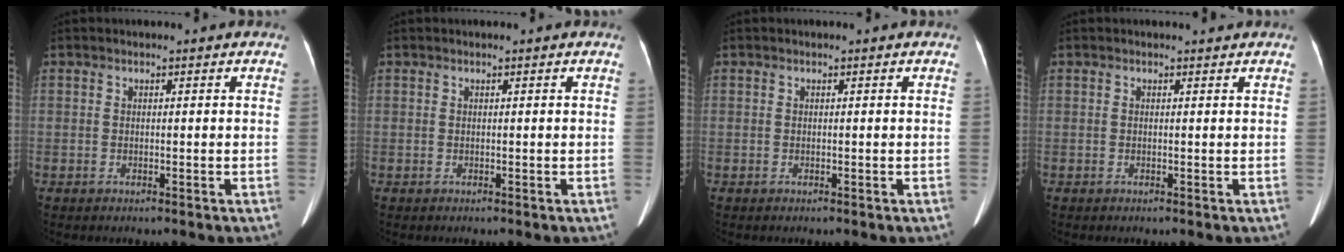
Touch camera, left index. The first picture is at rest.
{"total": 0.0}
{"total": 0.0}
{"total": 0.6, "force": [0.6, -0.1, 0.0], "torque": [-0.007, -0.003, 0.009]}